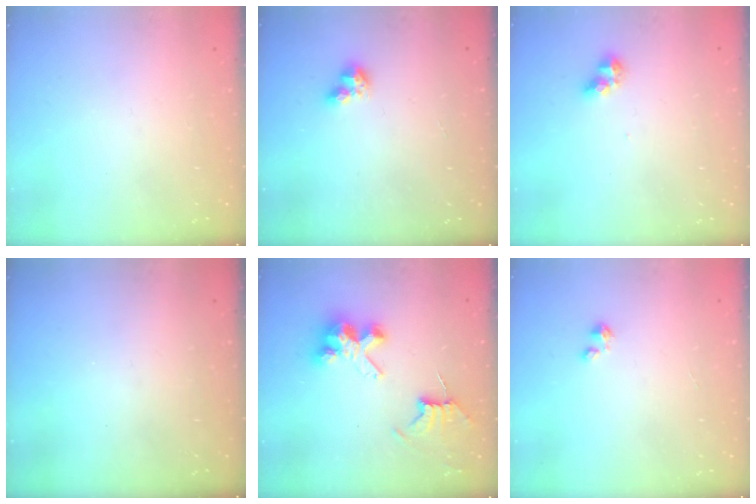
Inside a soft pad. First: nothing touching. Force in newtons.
{"total": 5.5, "press": 5.5, "slide": 0.2}
{"total": 5.0, "press": 5.0, "slide": 0.3}
{"total": 0.0}
{"total": 8.4, "press": 8.4, "slide": 0.7}
{"total": 0.5, "press": 0.5, "slide": 0.2}